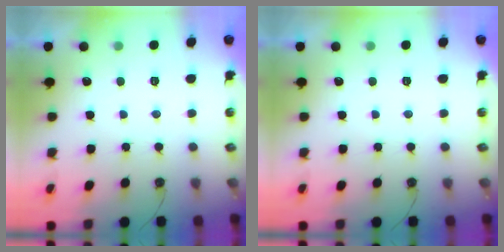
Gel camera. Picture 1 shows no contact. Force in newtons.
{"total": 0.0}